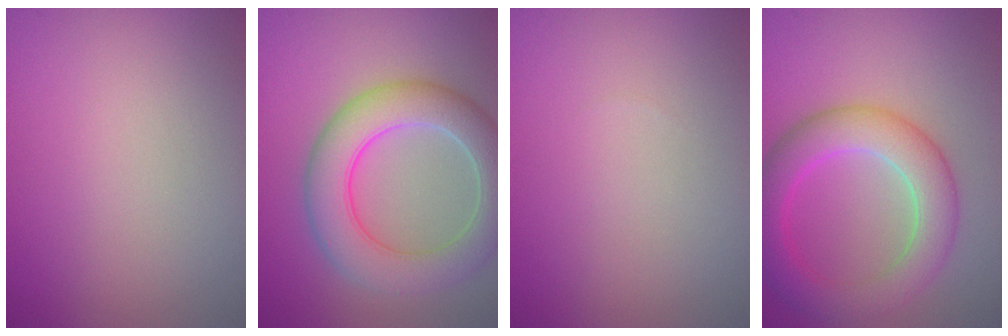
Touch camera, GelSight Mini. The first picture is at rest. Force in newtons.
{"total": 6.9, "press": 6.9, "slide": 0.5}
{"total": 0.0}
{"total": 6.0, "press": 6.0, "slide": 0.1}